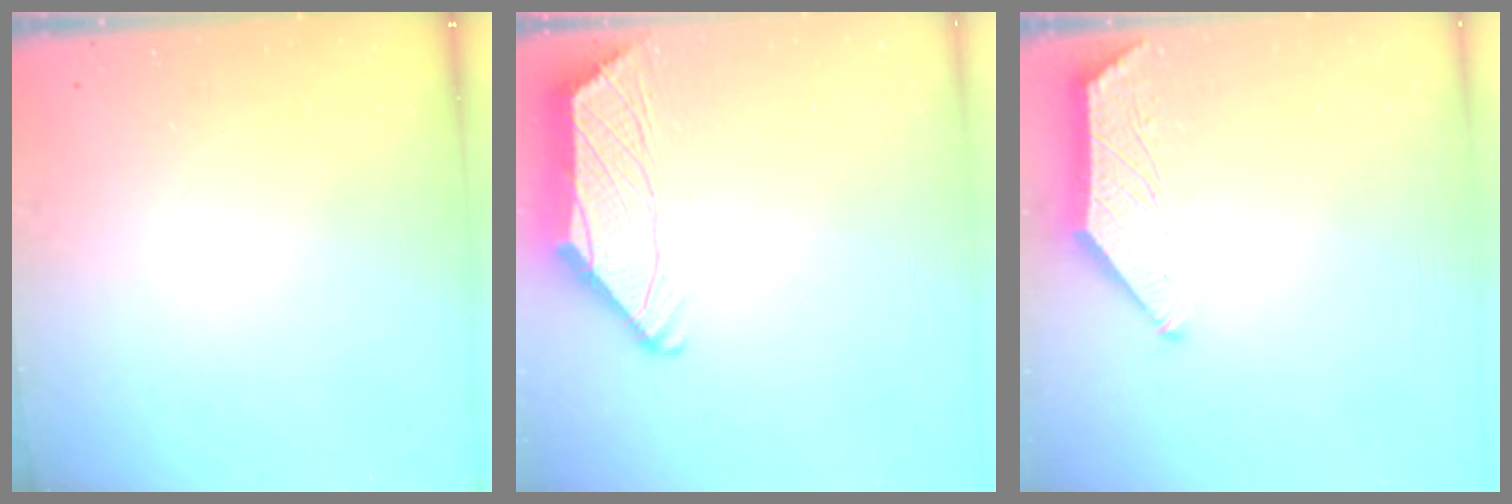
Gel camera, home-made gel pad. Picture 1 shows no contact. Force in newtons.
{"total": 2.0, "press": 1.8, "slide": 0.8}
{"total": 1.6, "press": 1.6, "slide": 0.3}